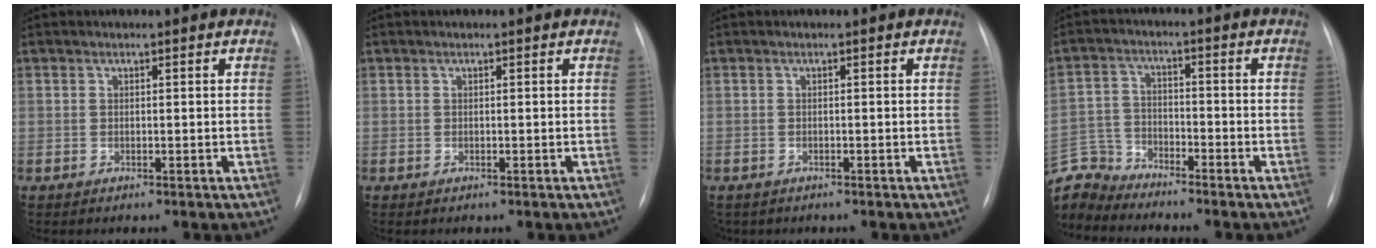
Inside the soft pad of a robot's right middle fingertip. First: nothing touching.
{"total": 0.0}
{"total": 2.1, "force": [-1.6, 1.3, 0.3], "torque": [-0.006, 0.000, -0.023]}
{"total": 8.2, "force": [-8.0, 1.3, -0.6], "torque": [0.001, 0.013, -0.165]}